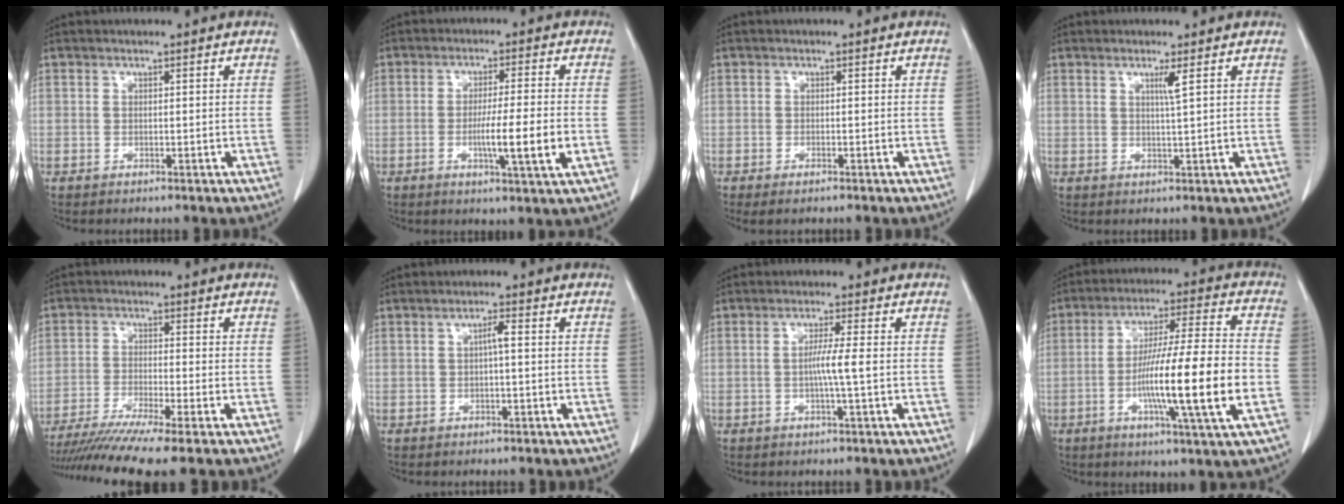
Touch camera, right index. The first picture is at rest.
{"total": 8.4, "force": [-1.8, -0.5, 8.2], "torque": [-0.135, -0.015, -0.032]}
{"total": 3.3, "force": [-2.1, 1.1, 2.3], "torque": [-0.040, -0.008, -0.029]}
{"total": 2.0, "force": [0.9, -0.6, 1.7], "torque": [-0.034, -0.006, 0.017]}
{"total": 10.7, "force": [-8.7, -1.5, 6.1], "torque": [-0.090, -0.030, -0.139]}
{"total": 1.7, "force": [0.1, 0.1, 1.7], "torque": [-0.031, 0.004, 0.001]}
{"total": 3.3, "force": [-0.4, -0.7, 3.2], "torque": [-0.059, -0.002, -0.009]}
{"total": 16.9, "force": [-3.8, -0.4, 16.4], "torque": [-0.285, -0.009, -0.070]}